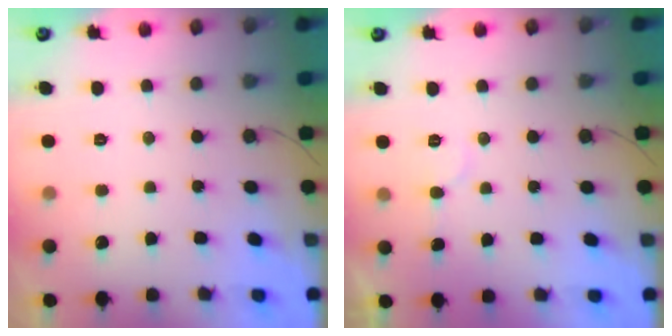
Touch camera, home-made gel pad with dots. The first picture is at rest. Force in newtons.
{"total": 4.9, "press": 4.9, "slide": 0.3}